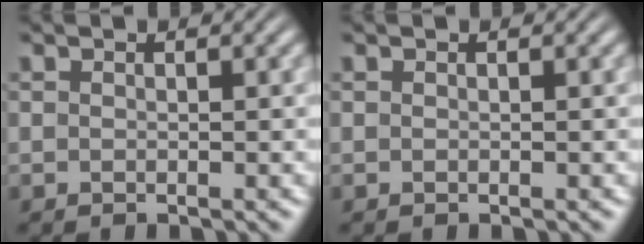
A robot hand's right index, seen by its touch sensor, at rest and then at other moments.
{"total": 0.0}